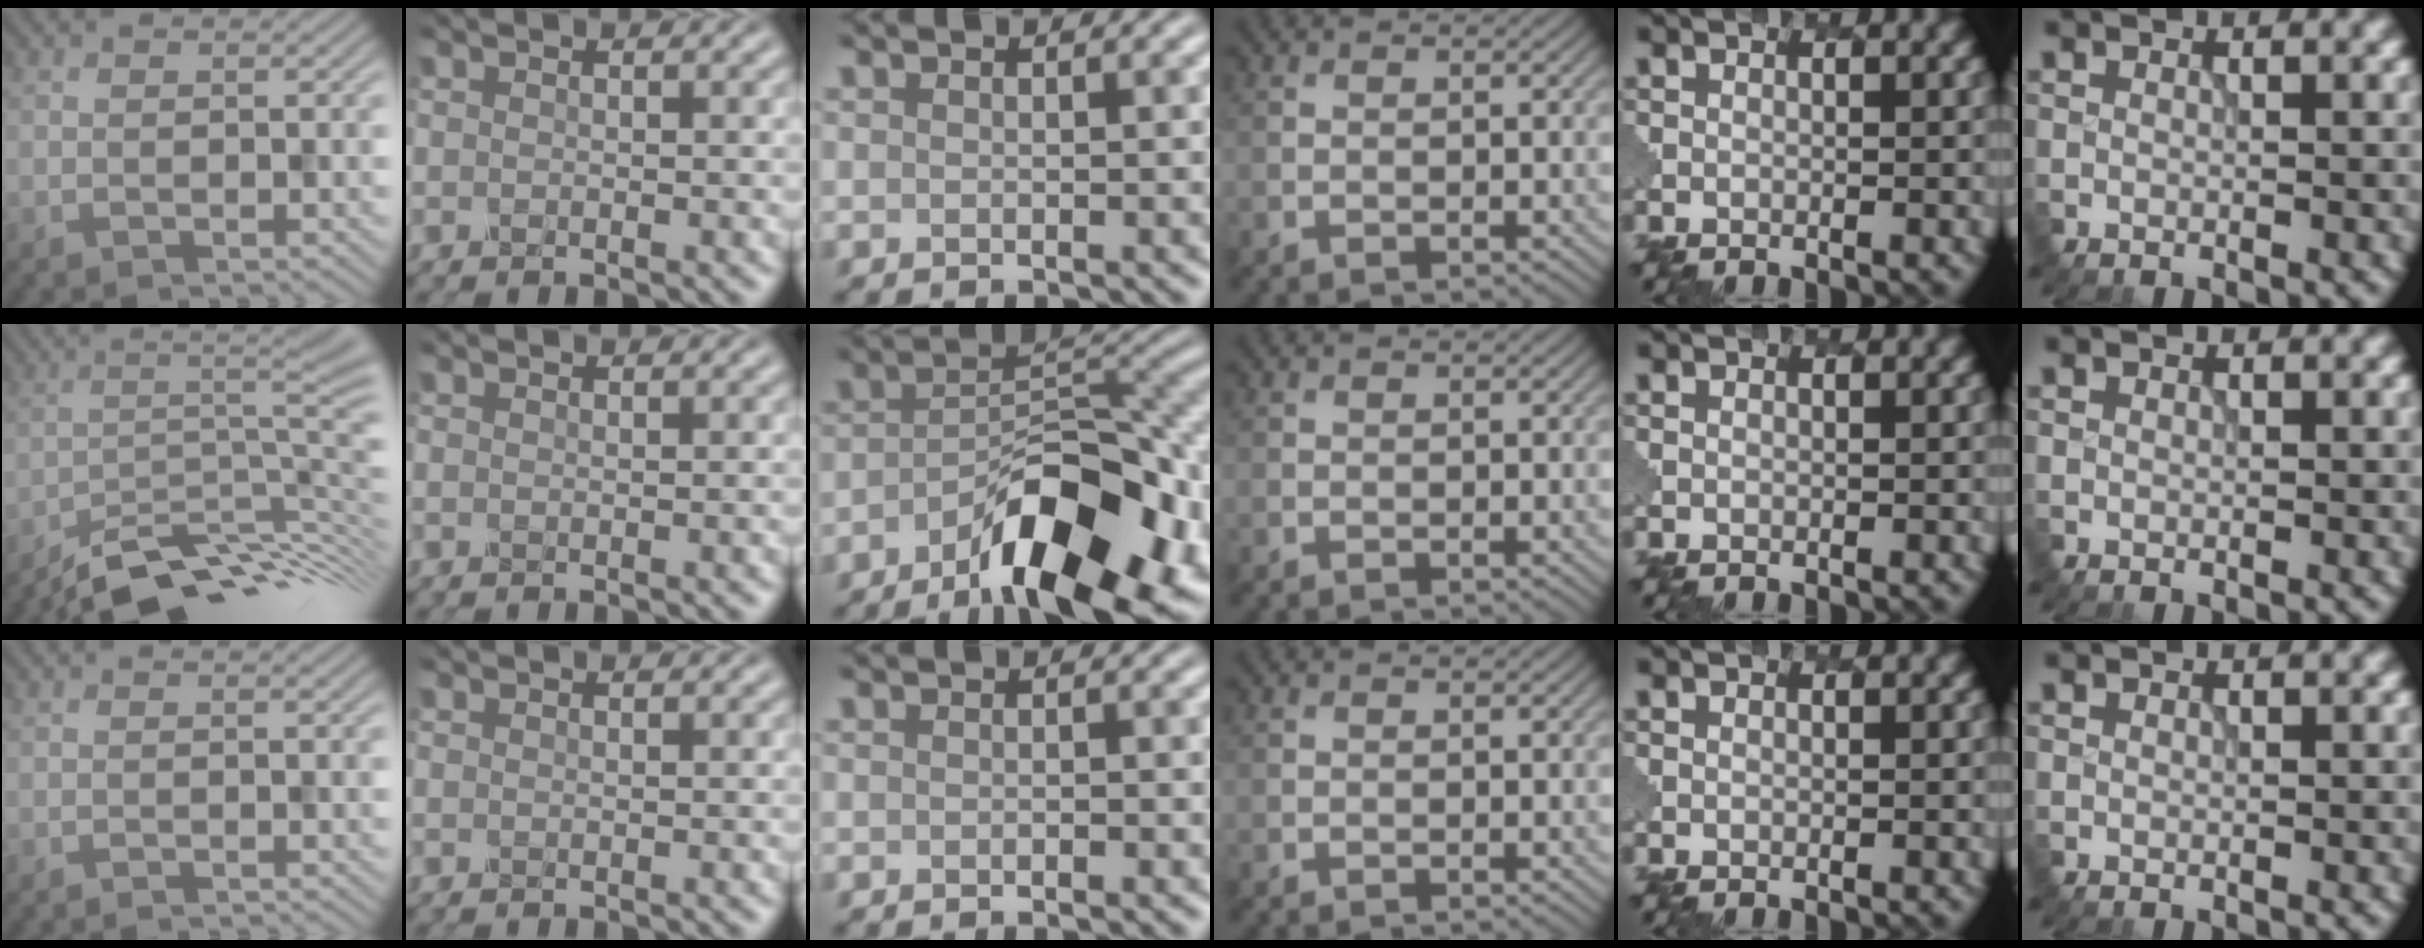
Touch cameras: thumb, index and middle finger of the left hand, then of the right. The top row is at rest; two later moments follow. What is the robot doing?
{"motion": "dispense", "object": "glue stick"}